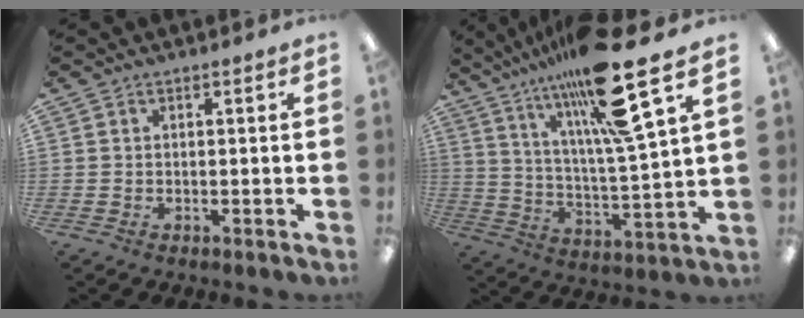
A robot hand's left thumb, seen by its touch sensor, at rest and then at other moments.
{"total": 22.2, "force": [15.8, 2.3, 15.4], "torque": [-0.262, -0.085, 0.242]}